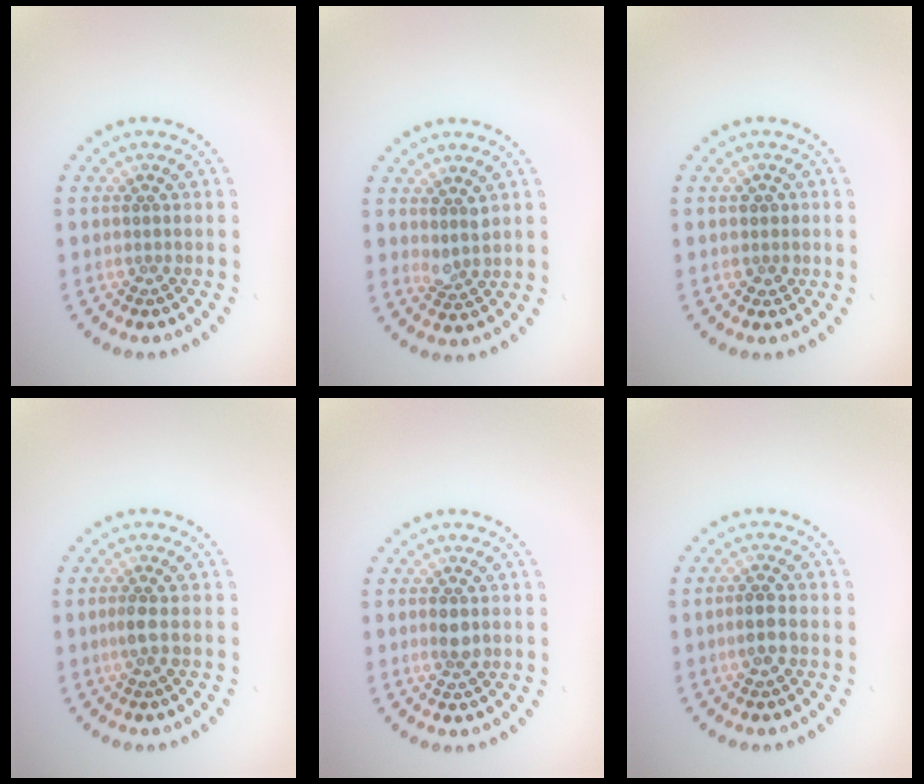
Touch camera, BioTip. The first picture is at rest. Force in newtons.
{"total": 1.7, "press": 1.4, "slide": 0.9}
{"total": 1.1, "press": 1.0, "slide": 0.5}
{"total": 1.2, "press": 1.0, "slide": 0.7}
{"total": 1.6, "press": 1.6, "slide": 0.3}
{"total": 2.0, "press": 1.8, "slide": 0.8}